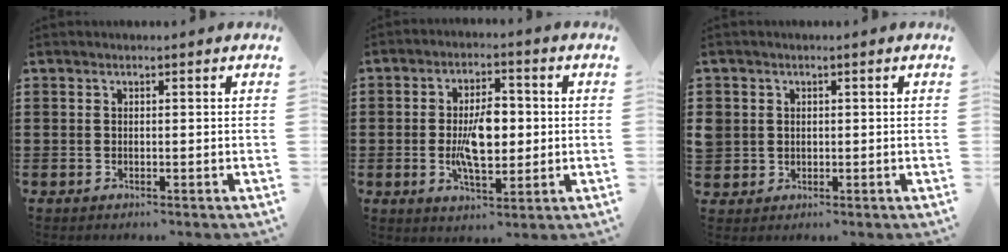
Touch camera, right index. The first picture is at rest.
{"total": 7.9, "force": [-0.5, 3.8, 6.9], "torque": [-0.129, -0.004, -0.017]}
{"total": 2.0, "force": [0.3, 1.9, 0.3], "torque": [-0.014, 0.009, 0.004]}